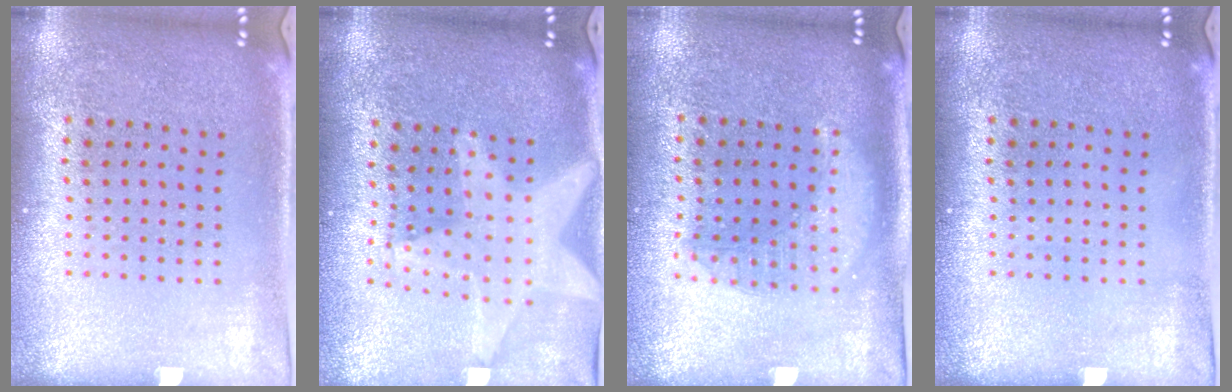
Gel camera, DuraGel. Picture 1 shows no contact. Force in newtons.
{"total": 1.9, "press": 1.6, "slide": 1.0}
{"total": 1.4, "press": 1.3, "slide": 0.5}
{"total": 0.0}